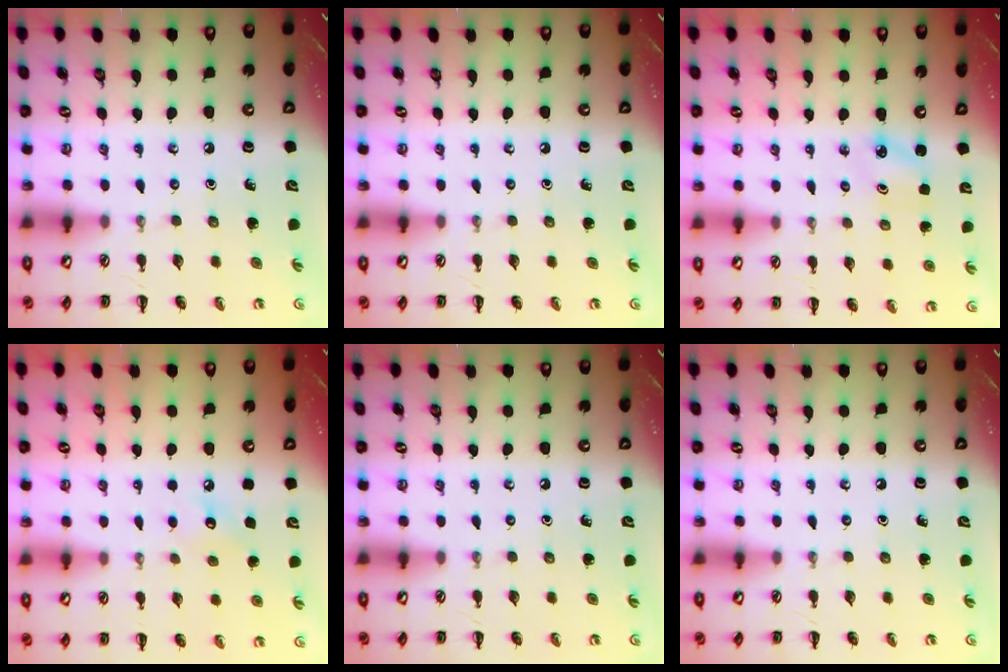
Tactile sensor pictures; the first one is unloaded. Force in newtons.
{"total": 0.0}
{"total": 1.7, "press": 1.7, "slide": 0.2}
{"total": 5.9, "press": 5.7, "slide": 1.4}
{"total": 0.0}
{"total": 0.0}